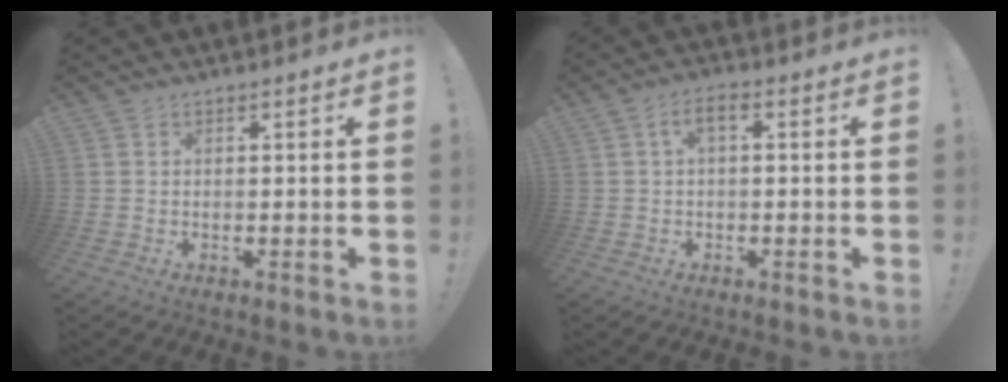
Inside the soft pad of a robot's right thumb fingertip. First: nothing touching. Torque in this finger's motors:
{"motor_torque": [0.43, 0.80, 0.52, 0.05, 0.01]}